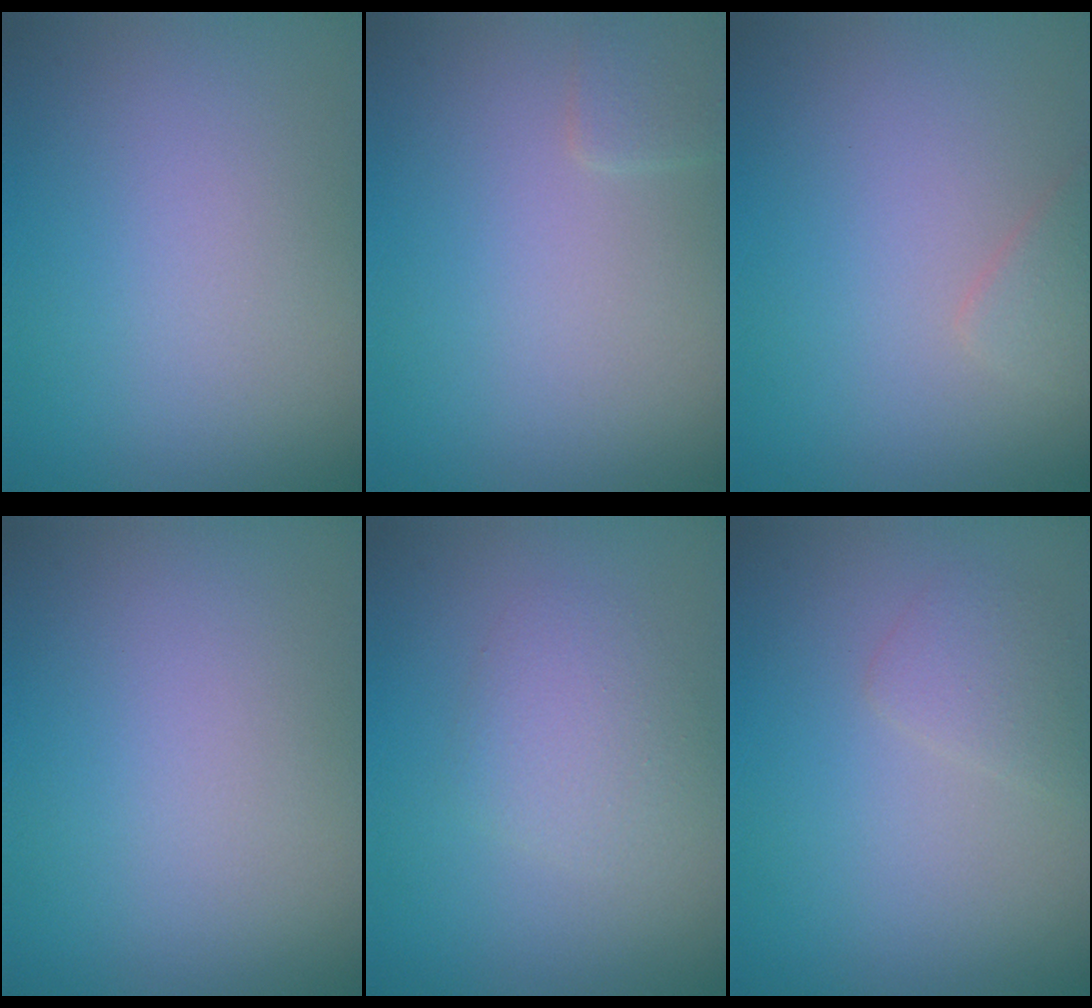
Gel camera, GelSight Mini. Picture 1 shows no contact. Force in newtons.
{"total": 1.1, "press": 1.1, "slide": 0.1}
{"total": 1.3, "press": 1.3, "slide": 0.1}
{"total": 0.0}
{"total": 2.3, "press": 2.3, "slide": 0.1}
{"total": 1.6, "press": 1.6, "slide": 0.1}